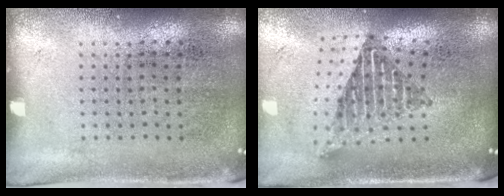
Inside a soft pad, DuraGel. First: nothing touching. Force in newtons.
{"total": 2.2, "press": 1.6, "slide": 1.5}